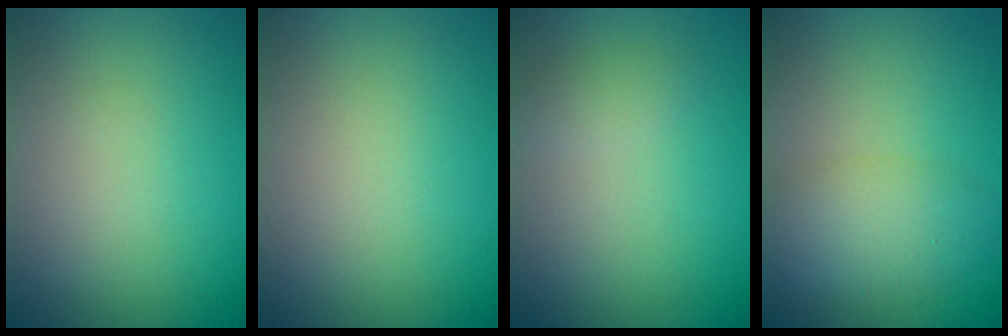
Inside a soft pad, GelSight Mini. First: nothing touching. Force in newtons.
{"total": 0.0}
{"total": 1.2, "press": 1.2, "slide": 0.0}
{"total": 4.2, "press": 4.1, "slide": 0.3}